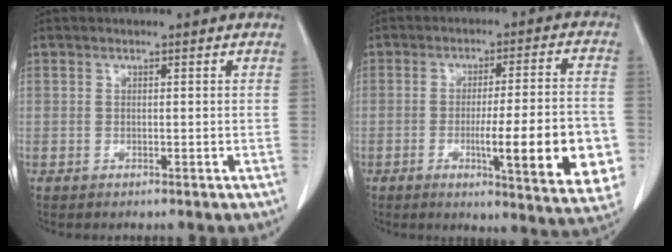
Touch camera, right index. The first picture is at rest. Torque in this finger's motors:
{"motor_torque": [1.57, -0.57, 1.01, 0.14]}